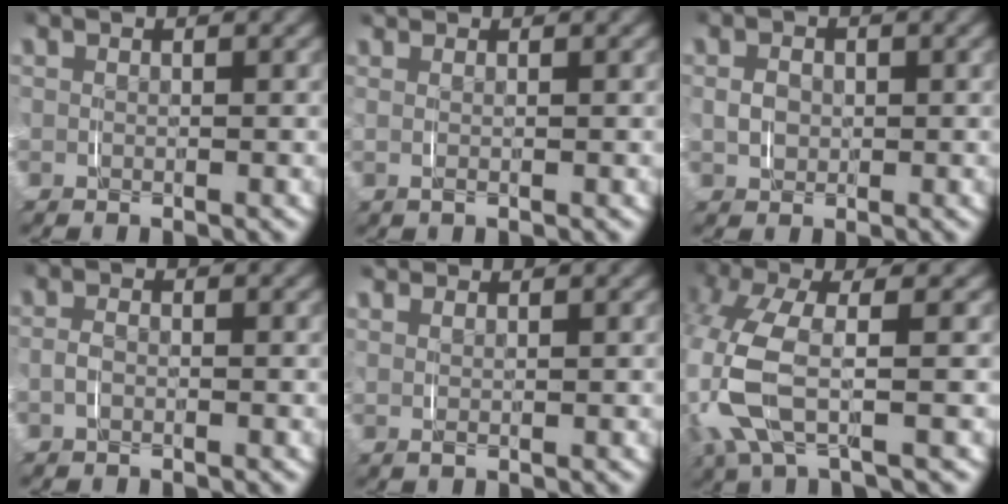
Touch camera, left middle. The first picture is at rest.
{"total": 1.1, "force": [0.6, 0.1, 0.8], "torque": [-0.018, 0.006, 0.009]}
{"total": 1.7, "force": [0.0, 1.4, 0.9], "torque": [-0.020, 0.002, 0.003]}
{"total": 1.0, "force": [-0.6, 0.5, 0.7], "torque": [-0.021, 0.000, -0.010]}
{"total": 1.3, "force": [1.1, 0.3, 0.6], "torque": [-0.011, 0.004, 0.021]}
{"total": 6.4, "force": [0.1, 2.6, 5.9], "torque": [-0.163, -0.002, 0.005]}